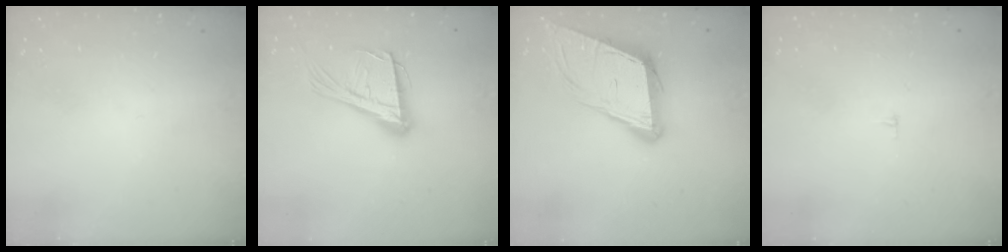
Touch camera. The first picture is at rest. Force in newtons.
{"total": 19.5, "press": 19.1, "slide": 3.9}
{"total": 13.6, "press": 13.1, "slide": 3.9}
{"total": 2.7, "press": 2.7, "slide": 0.2}